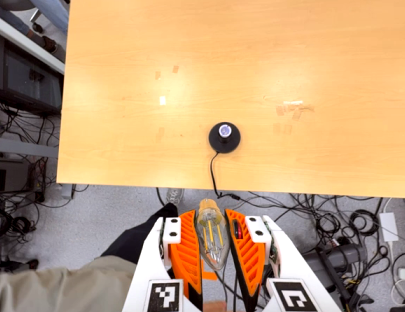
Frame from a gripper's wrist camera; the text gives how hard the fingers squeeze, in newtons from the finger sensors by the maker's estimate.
{"total": 20.6, "left": 22.0, "right": 19.1}